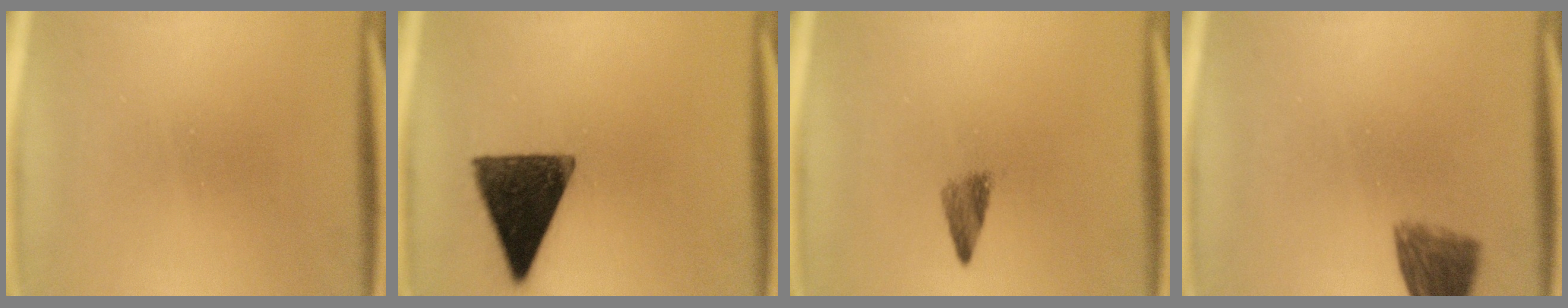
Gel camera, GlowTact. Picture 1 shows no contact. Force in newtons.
{"total": 13.7}
{"total": 2.4}
{"total": 6.0}